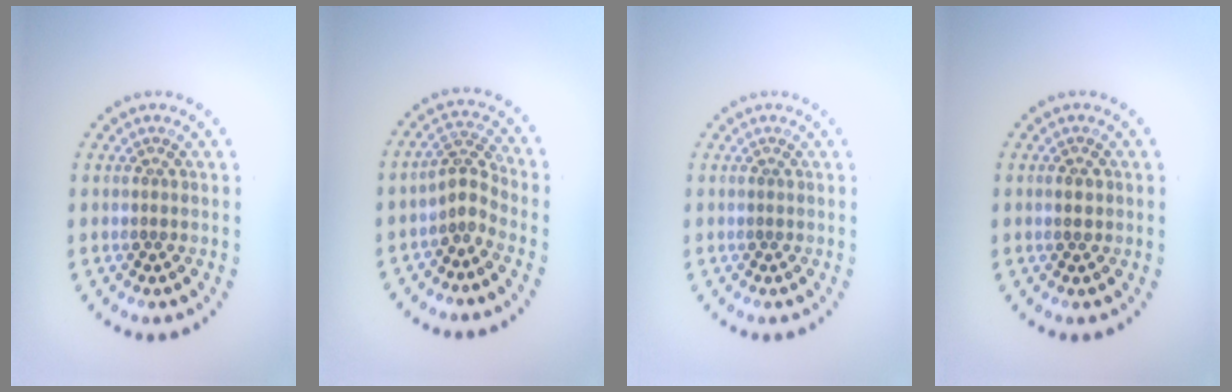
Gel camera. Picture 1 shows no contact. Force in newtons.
{"total": 2.3, "press": 1.6, "slide": 1.7}
{"total": 0.0}
{"total": 1.0, "press": 1.0, "slide": 0.2}